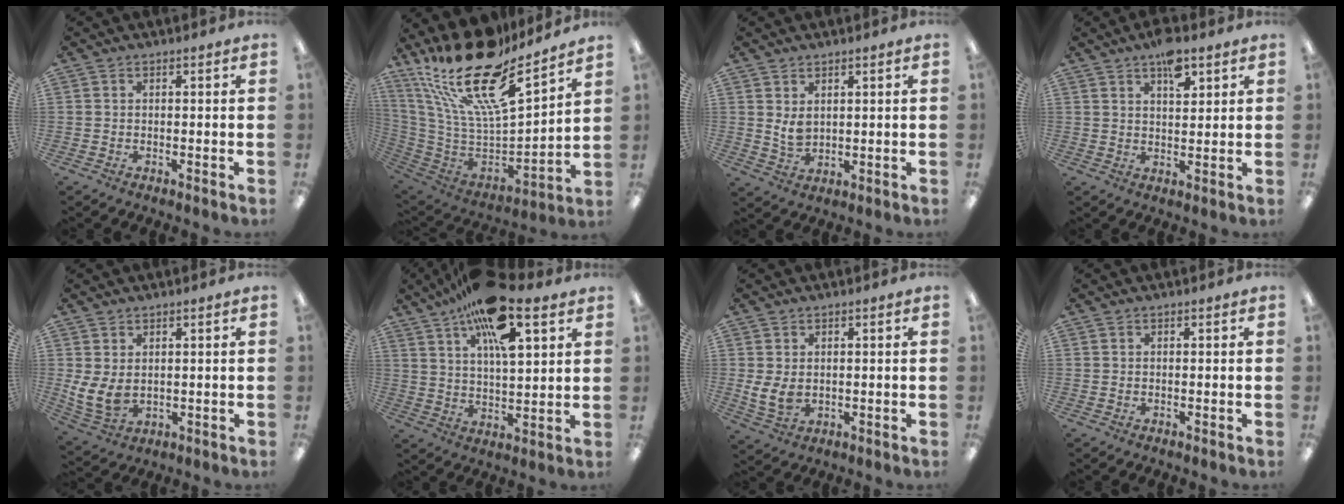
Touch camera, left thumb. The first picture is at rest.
{"total": 23.8, "force": [16.8, 7.8, 15.0], "torque": [-0.269, -0.123, 0.283]}
{"total": 3.9, "force": [1.7, 2.5, 2.5], "torque": [-0.051, -0.005, 0.028]}
{"total": 6.9, "force": [4.5, 3.0, 4.4], "torque": [-0.055, -0.023, 0.074]}
{"total": 6.3, "force": [1.4, 4.2, 4.5], "torque": [-0.107, -0.020, 0.025]}
{"total": 17.0, "force": [10.6, 5.9, 11.9], "torque": [-0.210, -0.038, 0.177]}
{"total": 5.1, "force": [0.5, 3.5, 3.7], "torque": [-0.087, -0.008, 0.006]}
{"total": 0.0}